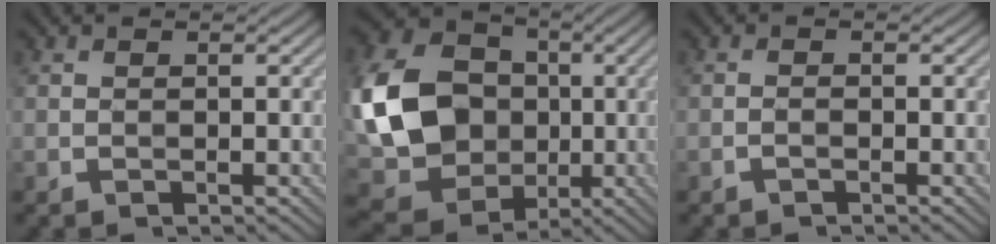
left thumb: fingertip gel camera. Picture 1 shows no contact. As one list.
[{"total": 16.4, "force": [-0.8, 13.6, 9.1], "torque": [-0.243, -0.017, -0.013]}, {"total": 0.5, "force": [-0.5, 0.1, 0.1], "torque": [-0.001, 0.003, -0.011]}]